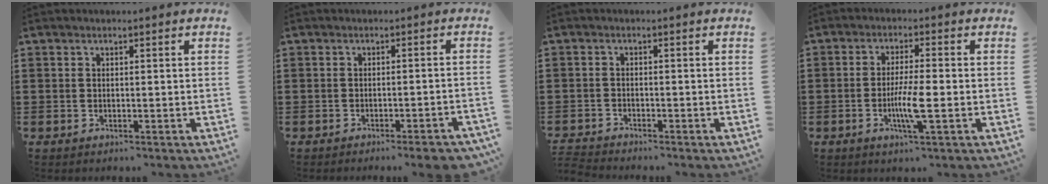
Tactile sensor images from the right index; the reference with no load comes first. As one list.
[{"total": 2.8, "force": [-2.3, -0.1, 1.7], "torque": [-0.027, -0.005, -0.042]}, {"total": 1.7, "force": [-1.7, -0.1, -0.2], "torque": [-0.001, 0.001, -0.036]}, {"total": 6.1, "force": [-1.5, 0.6, 5.9], "torque": [-0.113, -0.012, -0.029]}]